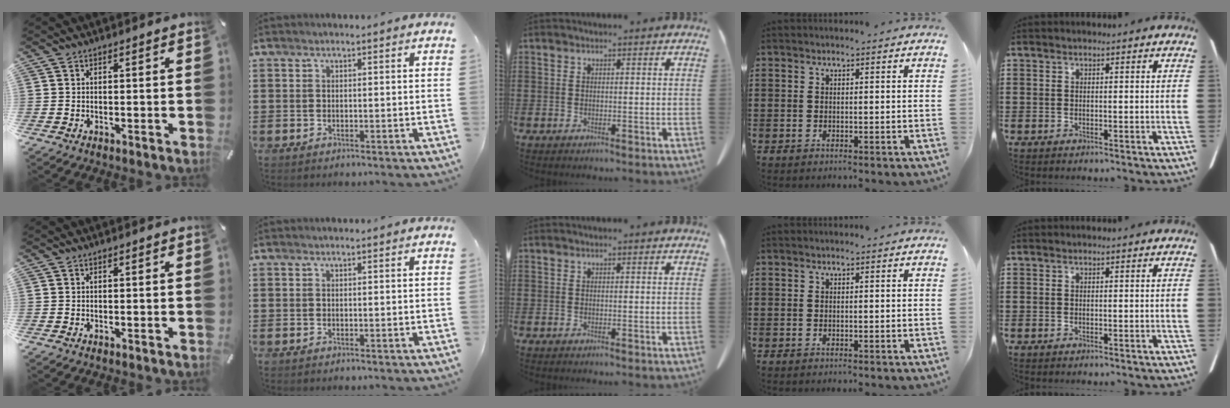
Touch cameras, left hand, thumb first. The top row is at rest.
{}